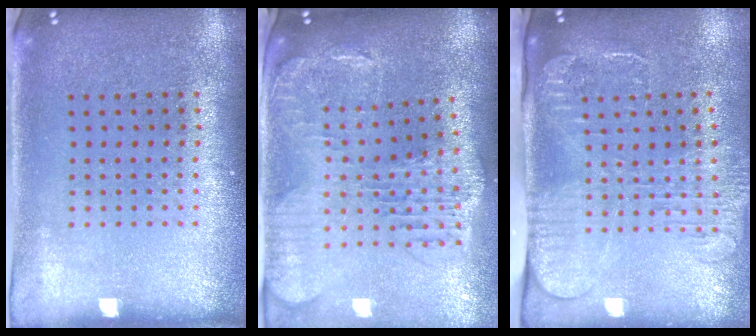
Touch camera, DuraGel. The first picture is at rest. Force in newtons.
{"total": 2.1, "press": 1.9, "slide": 0.9}
{"total": 2.7, "press": 2.0, "slide": 1.7}